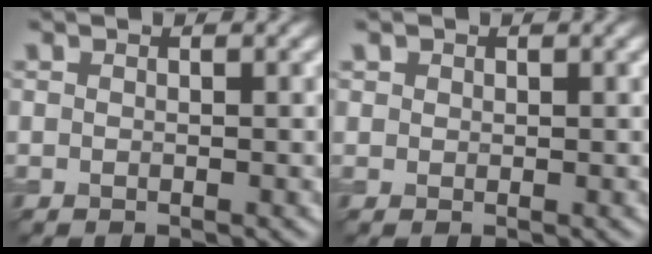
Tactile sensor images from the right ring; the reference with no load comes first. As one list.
[{"total": 0.9, "force": [0.4, 0.8, 0.1], "torque": [0.002, -0.003, 0.005]}]